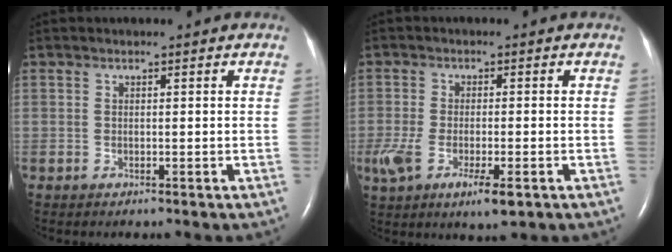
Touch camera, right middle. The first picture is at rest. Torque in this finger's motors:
{"motor_torque": [1.12, -0.55, 0.18, 0.08]}